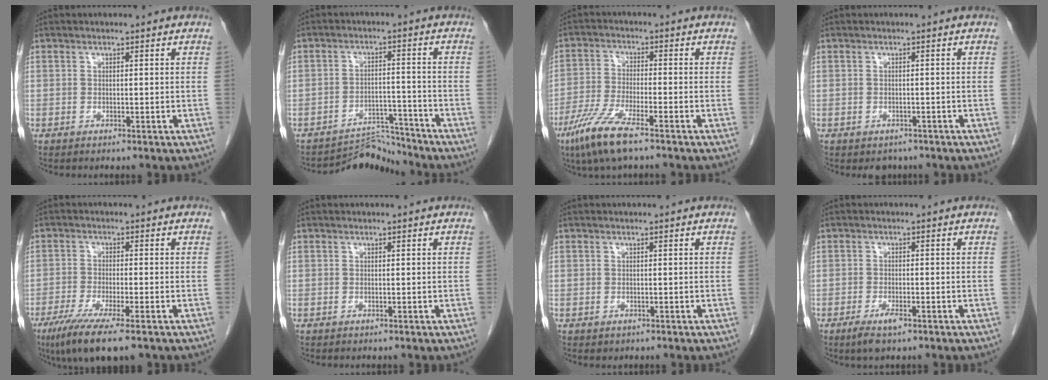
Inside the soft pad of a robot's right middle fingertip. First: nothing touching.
{"total": 5.2, "force": [-4.9, 0.3, -1.7], "torque": [0.033, 0.016, -0.076]}
{"total": 8.4, "force": [-5.6, 0.8, 6.2], "torque": [-0.136, -0.021, -0.108]}
{"total": 2.2, "force": [-1.7, 1.3, 0.4], "torque": [-0.007, 0.001, -0.020]}
{"total": 9.4, "force": [-6.3, 1.0, 6.9], "torque": [-0.121, -0.026, -0.100]}
{"total": 0.0}
{"total": 0.0}
{"total": 3.2, "force": [-1.9, 0.8, 2.4], "torque": [-0.049, -0.004, -0.033]}